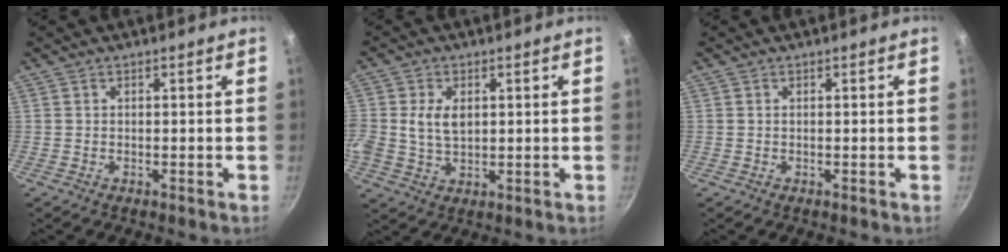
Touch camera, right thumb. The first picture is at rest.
{"total": 6.3, "force": [1.0, 4.2, 4.5], "torque": [-0.082, -0.001, 0.020]}
{"total": 0.0}